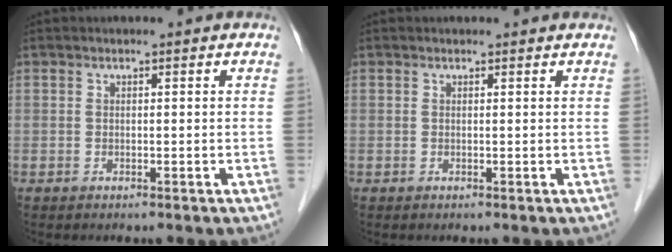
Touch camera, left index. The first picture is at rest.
{"total": 1.1, "force": [1.1, 0.2, 0.1], "torque": [-0.012, 0.004, 0.008]}